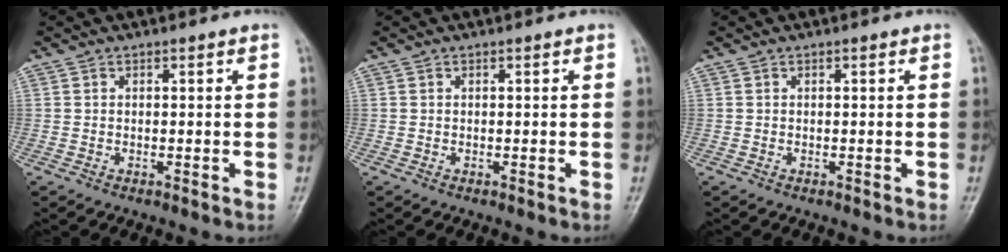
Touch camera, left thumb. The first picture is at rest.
{"total": 0.0}
{"total": 0.0}